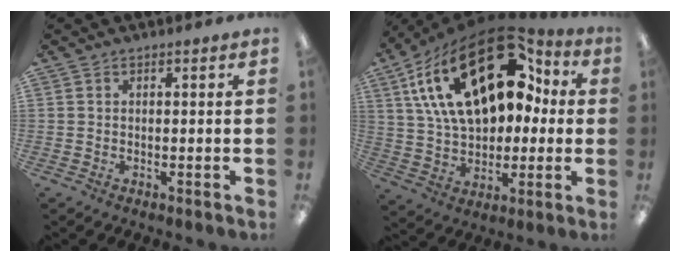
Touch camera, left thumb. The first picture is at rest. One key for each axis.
{"total": 28.5, "fx": 11.7, "fy": 16.3, "fz": 20.2, "tx": -0.370, "ty": -0.049, "tz": 0.204}